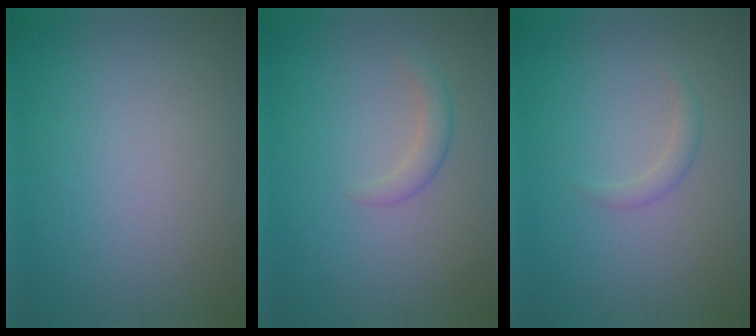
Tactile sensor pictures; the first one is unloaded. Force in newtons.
{"total": 1.7, "press": 1.7, "slide": 0.1}
{"total": 1.2, "press": 1.2, "slide": 0.1}